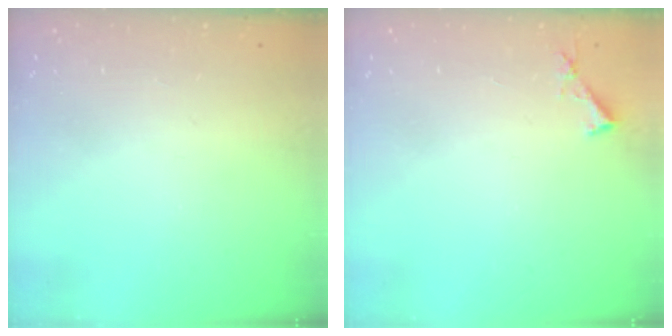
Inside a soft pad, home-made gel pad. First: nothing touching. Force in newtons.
{"total": 3.8, "press": 3.8, "slide": 0.3}